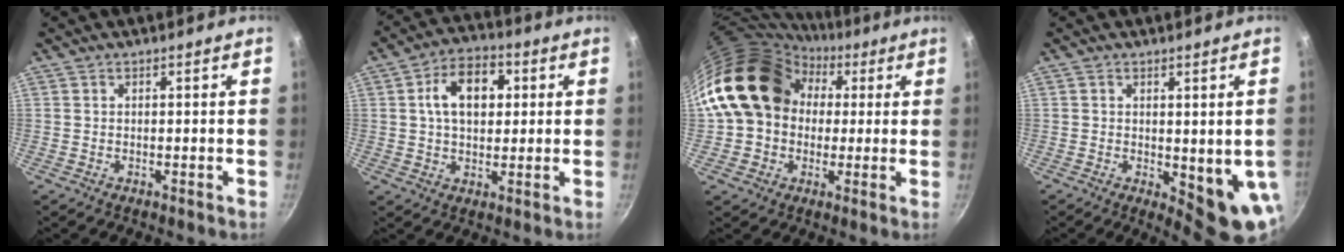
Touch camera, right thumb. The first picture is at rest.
{"total": 10.9, "force": [2.3, 7.2, 7.8], "torque": [-0.099, 0.013, 0.028]}
{"total": 17.0, "force": [3.2, 13.9, 9.2], "torque": [-0.126, 0.040, 0.048]}
{"total": 8.9, "force": [-0.5, 3.4, 8.2], "torque": [-0.081, -0.011, 0.001]}